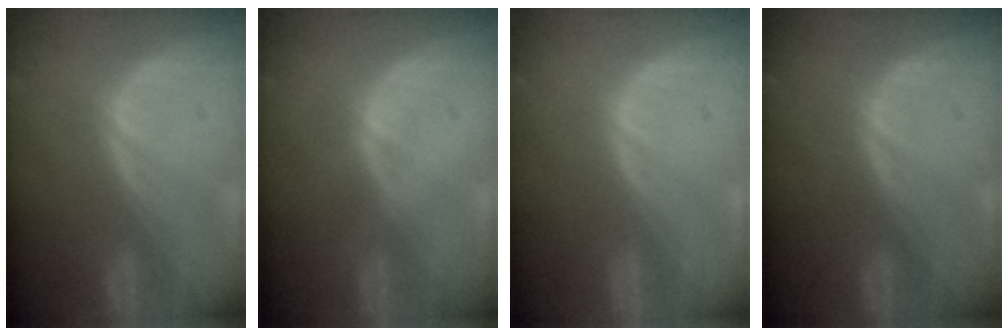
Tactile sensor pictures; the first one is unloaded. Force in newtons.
{"total": 0.0}
{"total": 0.0}
{"total": 0.0}